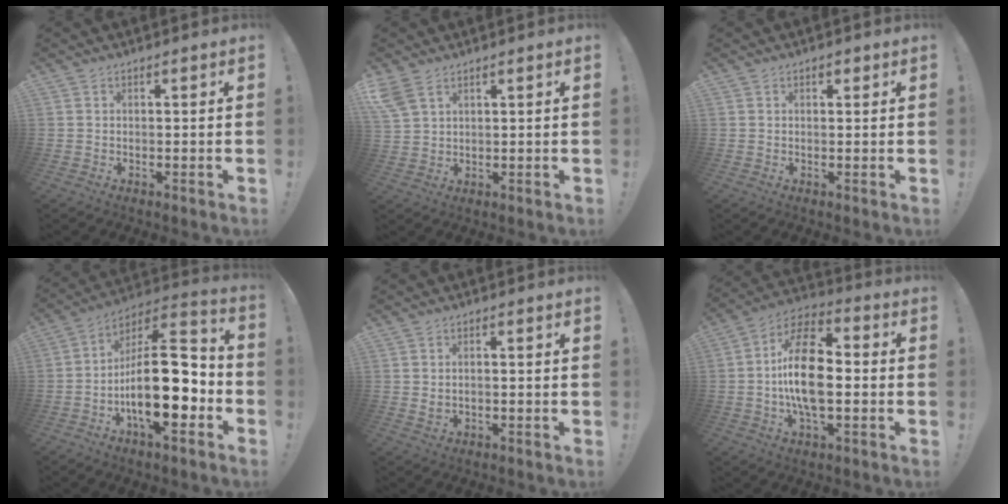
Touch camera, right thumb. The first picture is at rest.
{"total": 5.9, "force": [3.6, 3.3, 3.3], "torque": [-0.071, -0.012, 0.074]}
{"total": 1.0, "force": [0.6, 0.7, 0.4], "torque": [0.002, -0.002, 0.008]}
{"total": 22.2, "force": [-5.2, 9.3, 19.5], "torque": [-0.328, 0.019, -0.079]}
{"total": 1.1, "force": [0.0, 0.5, 1.0], "torque": [-0.018, 0.001, 0.000]}
{"total": 17.5, "force": [-1.2, 9.1, 14.9], "torque": [-0.271, 0.009, -0.024]}